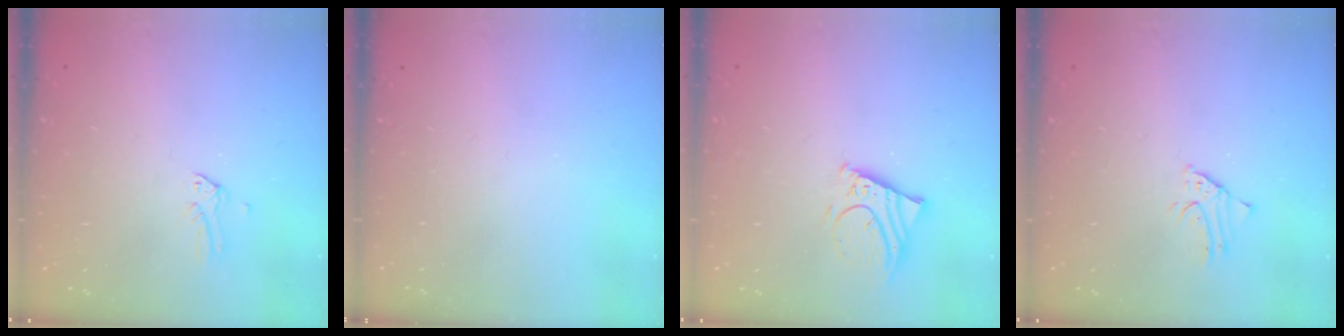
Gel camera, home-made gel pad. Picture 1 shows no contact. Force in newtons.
{"total": 0.0}
{"total": 7.4, "press": 7.4, "slide": 0.8}
{"total": 1.9, "press": 1.9, "slide": 0.1}